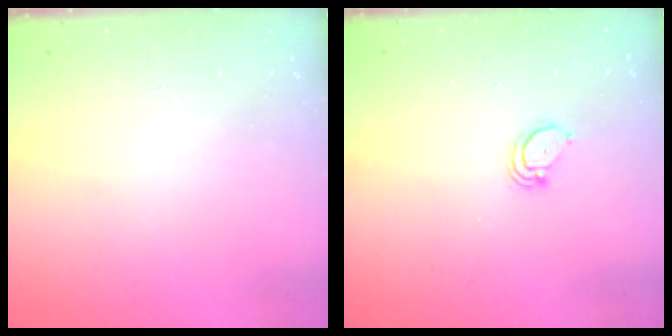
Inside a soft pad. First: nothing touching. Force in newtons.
{"total": 2.6, "press": 2.6, "slide": 0.2}